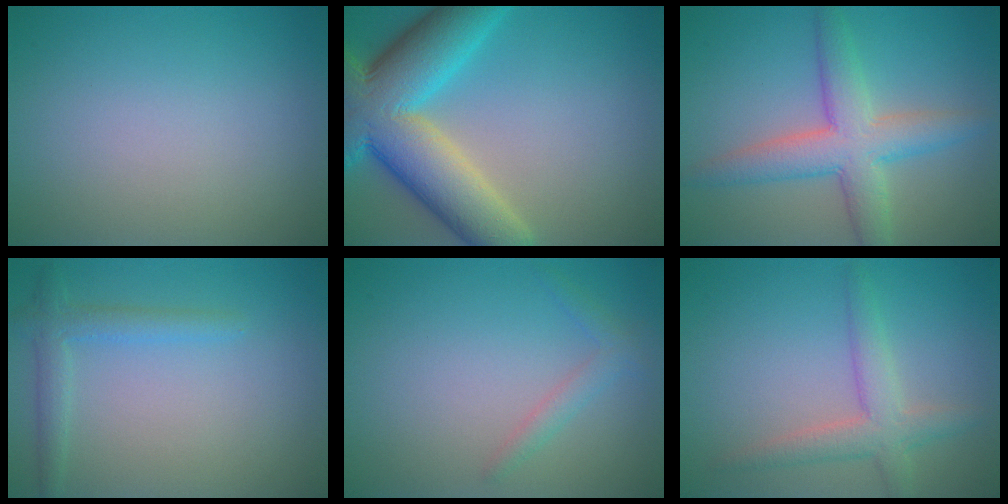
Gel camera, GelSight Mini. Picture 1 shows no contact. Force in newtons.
{"total": 12.3, "press": 12.3, "slide": 0.8}
{"total": 5.0, "press": 5.0, "slide": 0.3}
{"total": 2.3, "press": 2.3, "slide": 0.2}
{"total": 1.5, "press": 1.5, "slide": 0.1}
{"total": 3.3, "press": 3.3, "slide": 0.2}